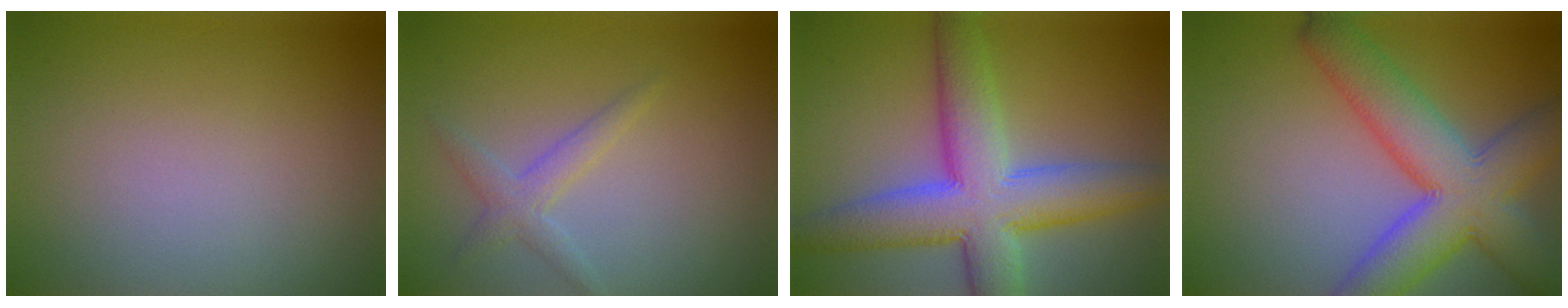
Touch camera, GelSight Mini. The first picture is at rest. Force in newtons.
{"total": 1.9, "press": 1.9, "slide": 0.1}
{"total": 9.4, "press": 9.4, "slide": 0.6}
{"total": 9.4, "press": 9.4, "slide": 0.4}